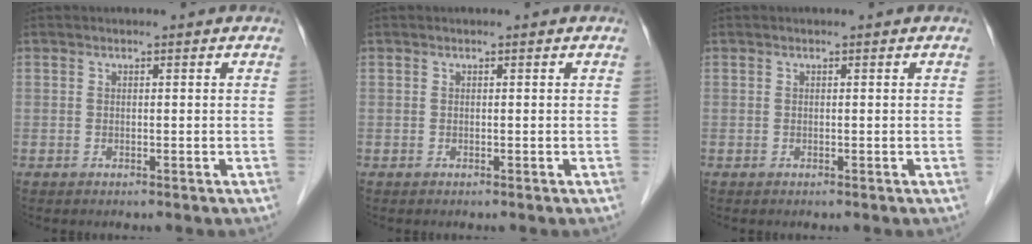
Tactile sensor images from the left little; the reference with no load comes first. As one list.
[{"total": 0.0}, {"total": 0.0}]